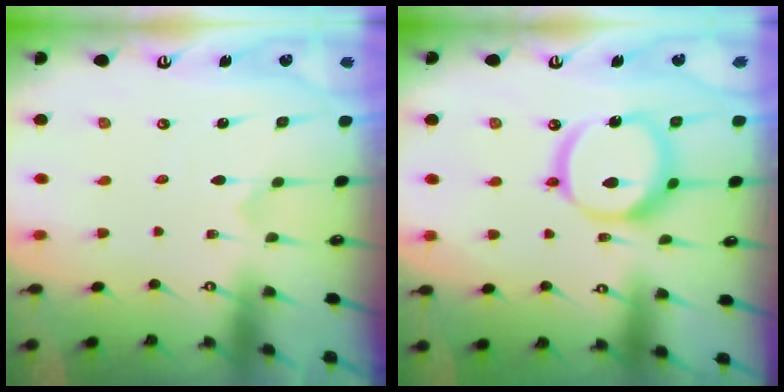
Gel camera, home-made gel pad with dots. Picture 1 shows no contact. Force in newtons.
{"total": 14.8, "press": 14.7, "slide": 1.9}